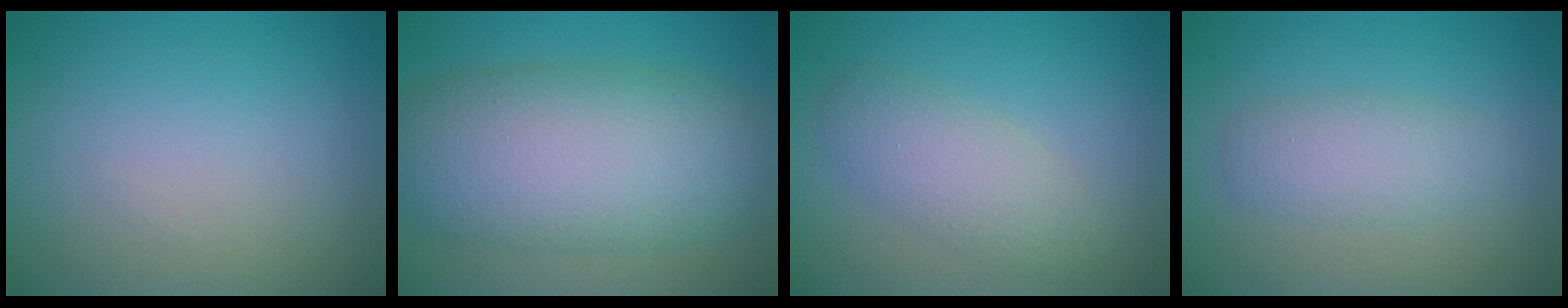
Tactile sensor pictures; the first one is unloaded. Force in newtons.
{"total": 11.2, "press": 11.2, "slide": 0.4}
{"total": 3.5, "press": 3.5, "slide": 0.2}
{"total": 2.8, "press": 2.8, "slide": 0.1}